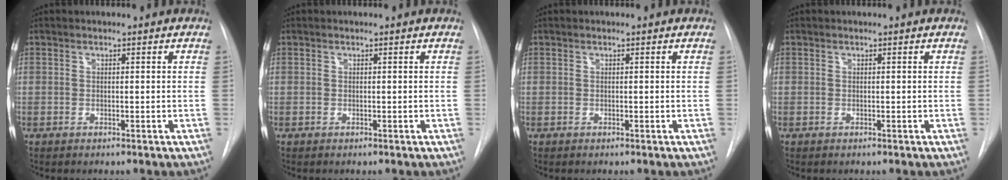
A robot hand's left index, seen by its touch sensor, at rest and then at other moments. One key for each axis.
{"total": 0.0}
{"total": 0.0}
{"total": 0.0}